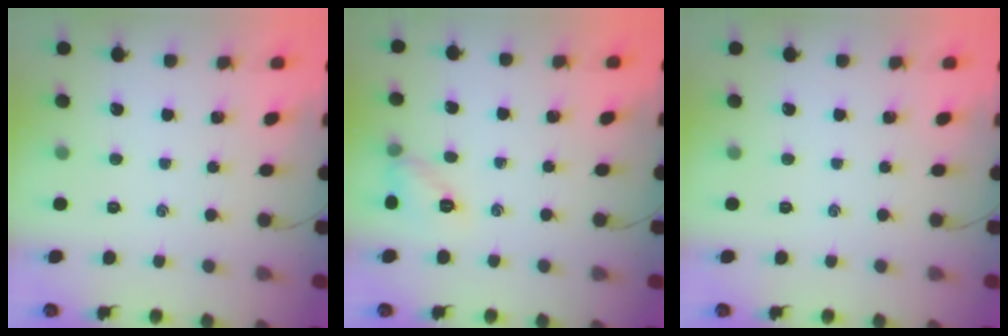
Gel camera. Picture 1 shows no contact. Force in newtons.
{"total": 7.2, "press": 7.0, "slide": 1.6}
{"total": 0.0}